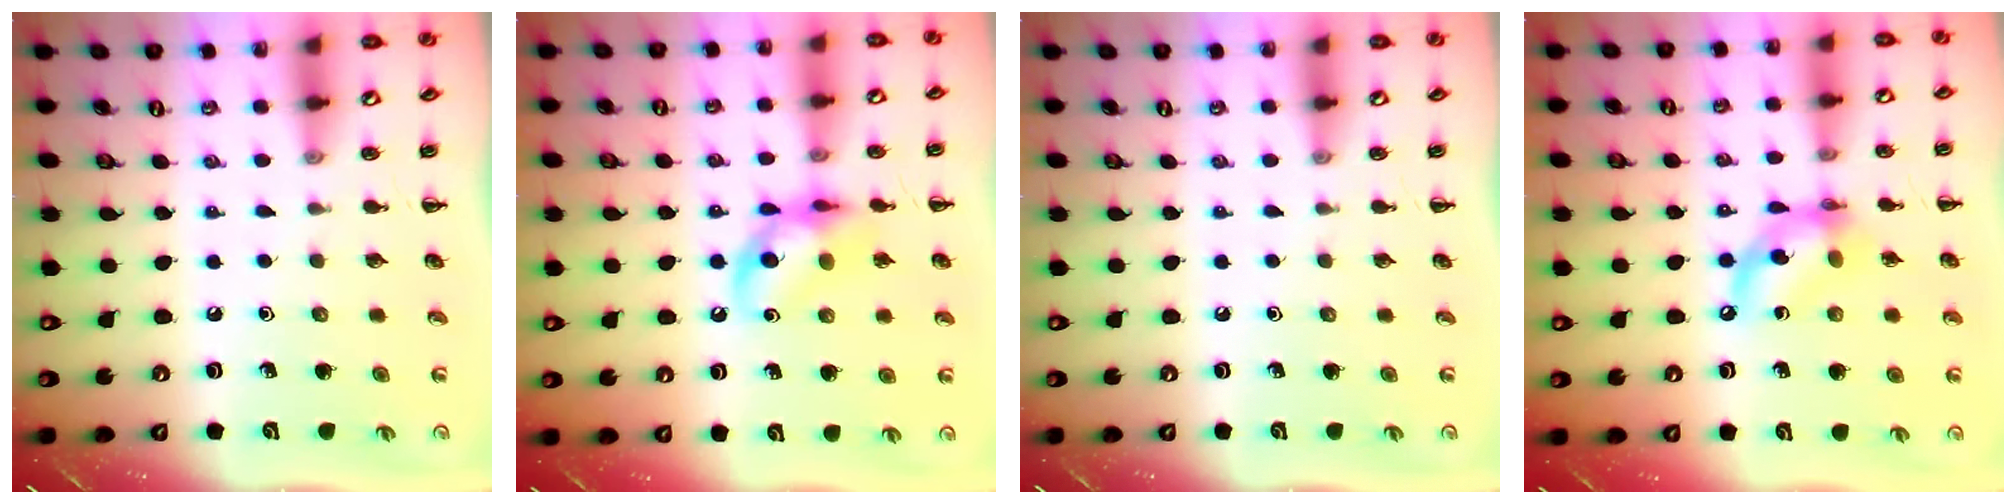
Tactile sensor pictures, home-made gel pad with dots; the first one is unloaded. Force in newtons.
{"total": 14.1, "press": 13.9, "slide": 2.4}
{"total": 0.0}
{"total": 11.7, "press": 11.5, "slide": 2.3}